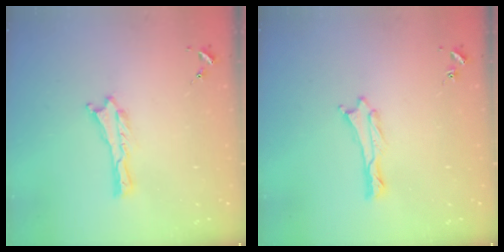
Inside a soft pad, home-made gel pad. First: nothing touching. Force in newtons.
{"total": 0.0}